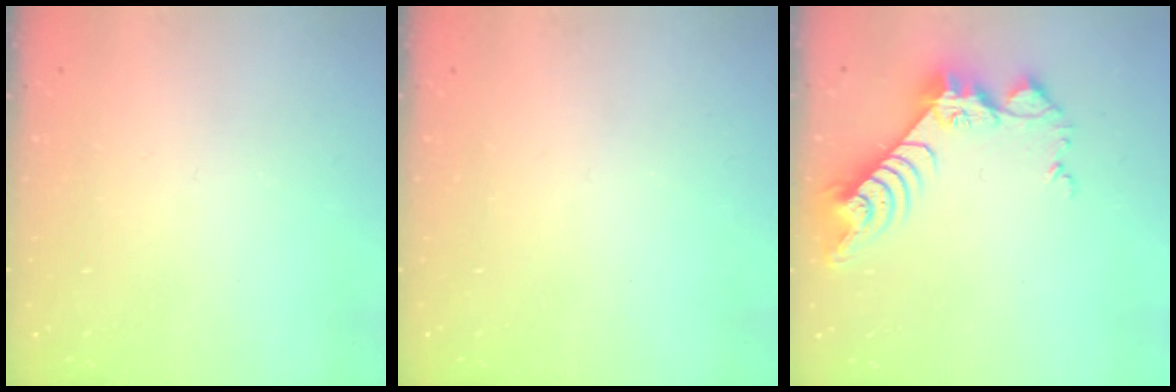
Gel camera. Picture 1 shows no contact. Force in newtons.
{"total": 0.0}
{"total": 9.3, "press": 9.3, "slide": 0.7}